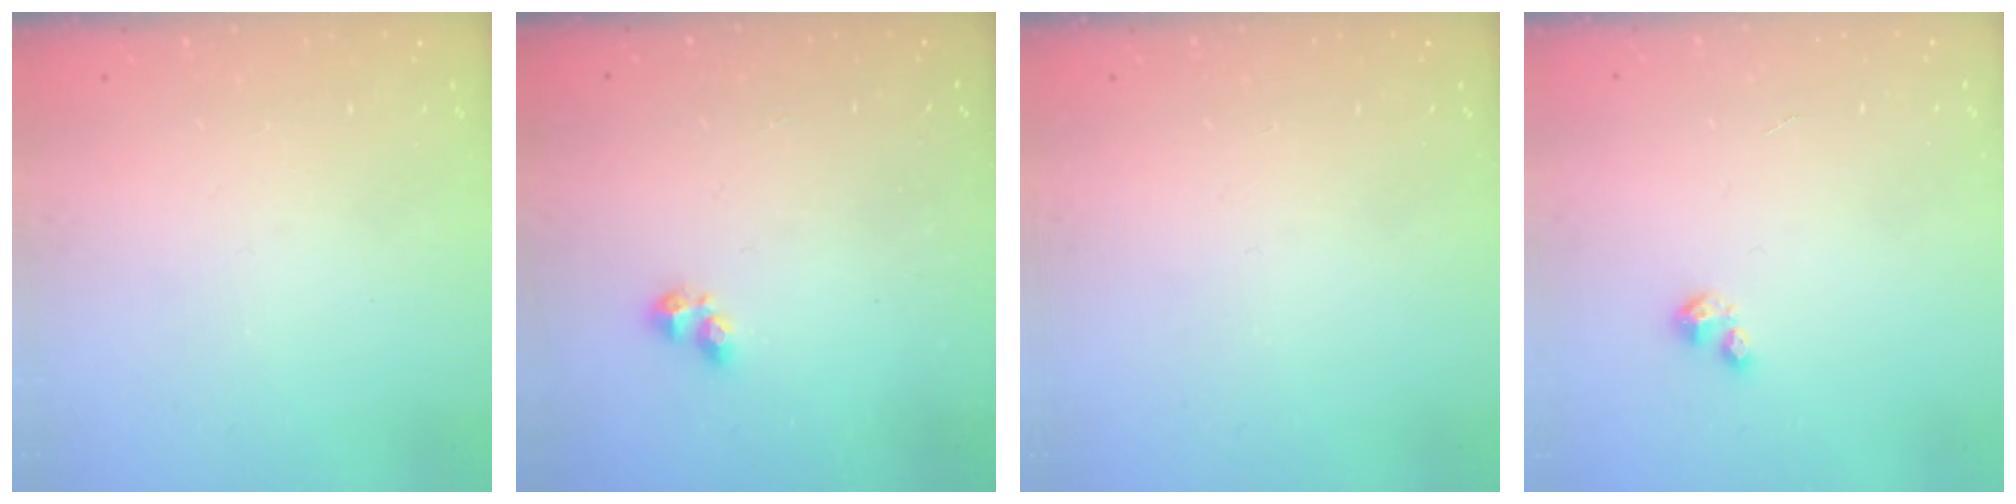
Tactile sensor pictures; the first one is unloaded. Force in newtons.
{"total": 1.8, "press": 1.7, "slide": 0.5}
{"total": 0.0}
{"total": 2.1, "press": 2.0, "slide": 0.5}